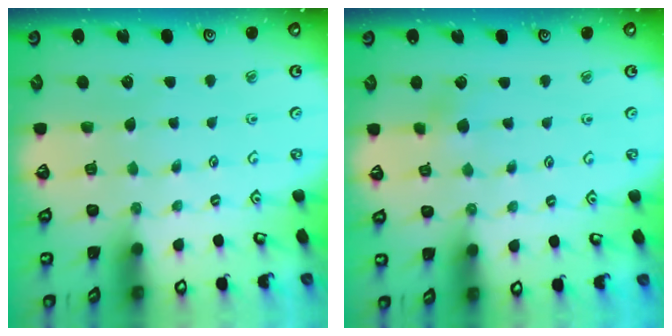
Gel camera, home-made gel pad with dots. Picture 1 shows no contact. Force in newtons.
{"total": 2.9, "press": 2.8, "slide": 0.9}